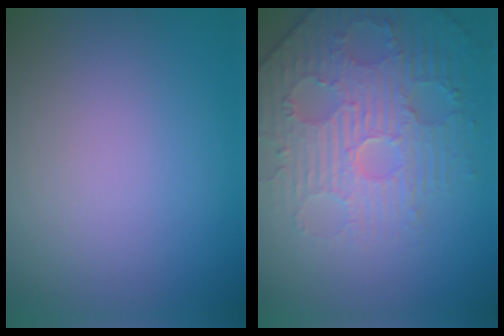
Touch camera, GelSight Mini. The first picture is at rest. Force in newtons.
{"total": 4.4, "press": 4.4, "slide": 0.6}